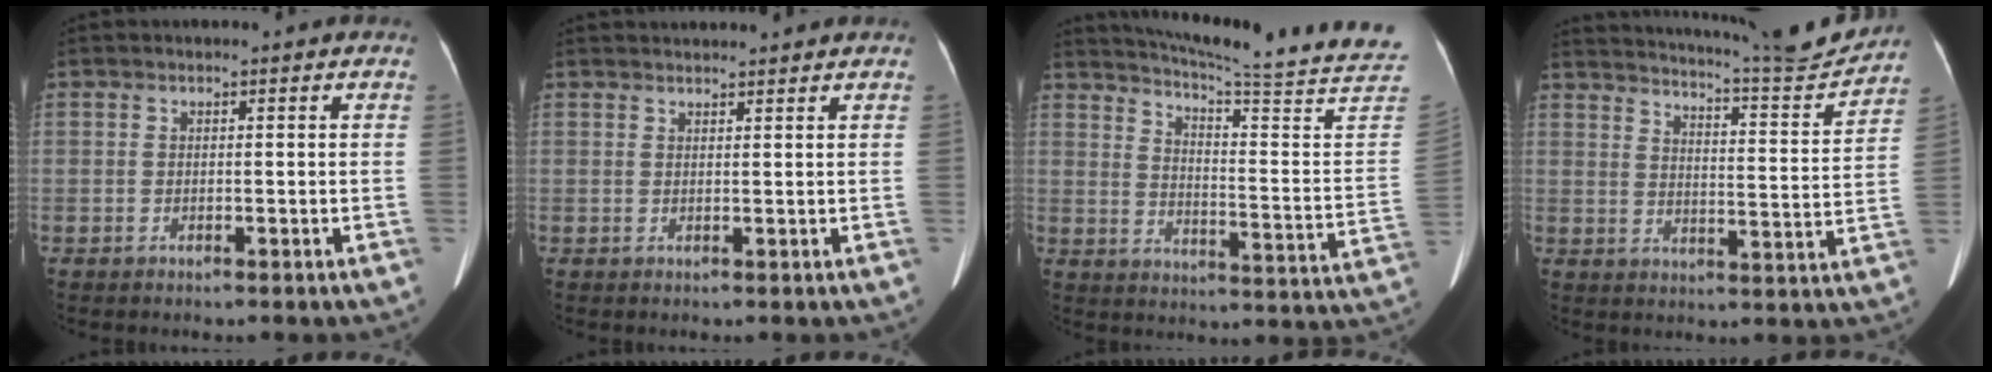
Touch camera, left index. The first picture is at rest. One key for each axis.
{"total": 5.1, "fx": 4.9, "fy": 0.2, "fz": 1.2, "tx": -0.015, "ty": 0.032, "tz": 0.062}
{"total": 27.1, "fx": 24.7, "fy": -2.3, "fz": 11.0, "tx": -0.173, "ty": -0.132, "tz": 0.304}
{"total": 16.2, "fx": 15.6, "fy": -0.6, "fz": 4.4, "tx": -0.080, "ty": -0.049, "tz": 0.208}